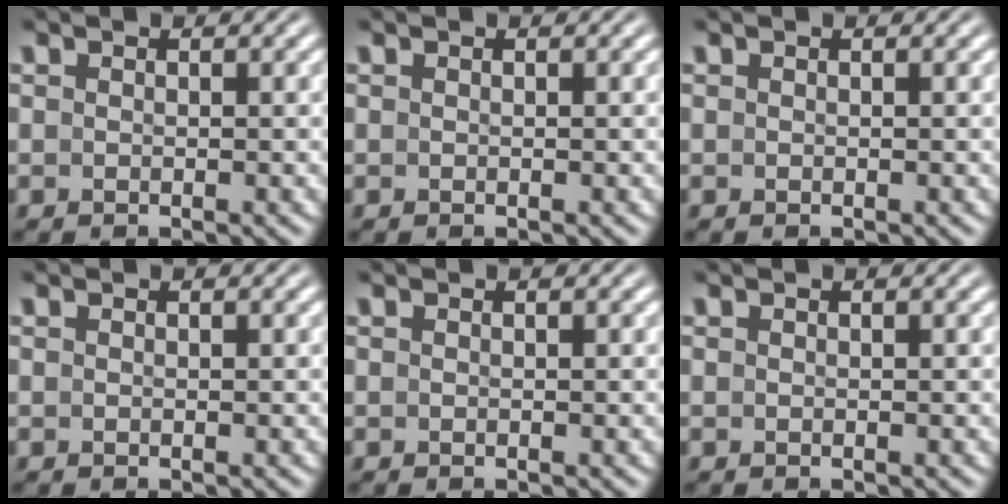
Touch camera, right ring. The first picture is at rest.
{"total": 0.0}
{"total": 0.0}
{"total": 0.0}
{"total": 0.0}
{"total": 0.0}